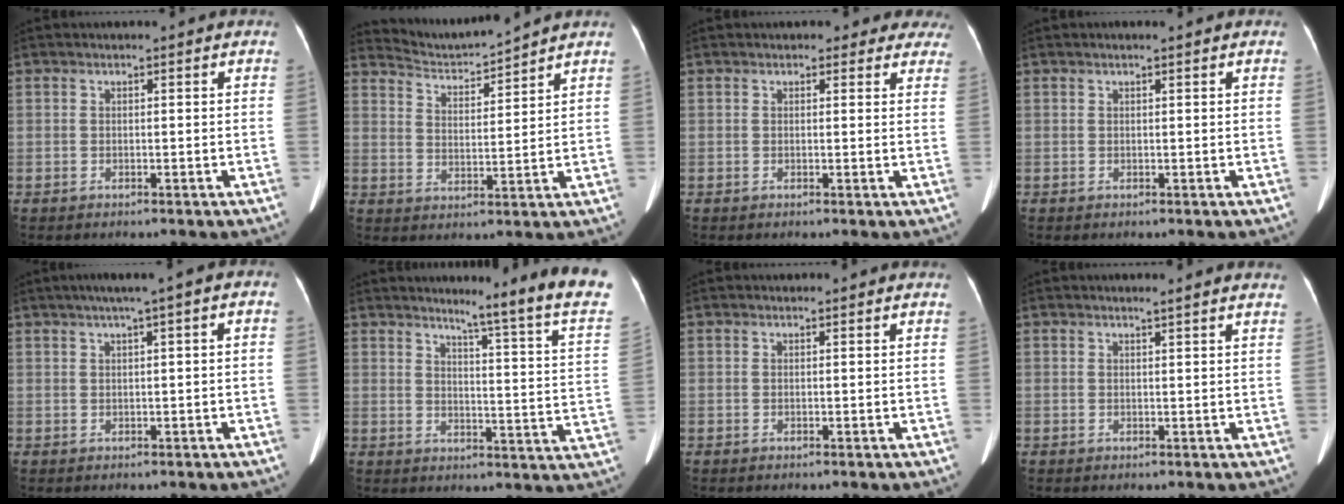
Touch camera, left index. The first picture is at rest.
{"total": 6.4, "force": [6.4, -1.0, -0.1], "torque": [-0.017, 0.001, 0.124]}
{"total": 5.8, "force": [5.2, 2.5, 0.9], "torque": [0.023, -0.005, 0.034]}
{"total": 0.9, "force": [0.6, 0.1, 0.6], "torque": [-0.013, 0.010, 0.010]}
{"total": 4.7, "force": [1.7, 0.4, 4.4], "torque": [-0.064, 0.026, 0.022]}
{"total": 16.2, "force": [13.8, -2.1, 8.3], "torque": [-0.111, -0.087, 0.160]}
{"total": 0.0}
{"total": 1.7, "force": [1.6, -0.4, 0.6], "torque": [-0.021, 0.003, 0.023]}